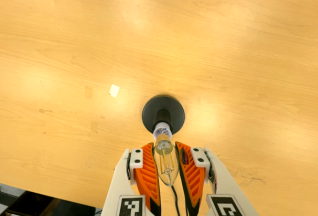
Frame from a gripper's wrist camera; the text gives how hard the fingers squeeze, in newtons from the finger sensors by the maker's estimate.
{"total": 22.2, "left": 25.0, "right": 19.4}